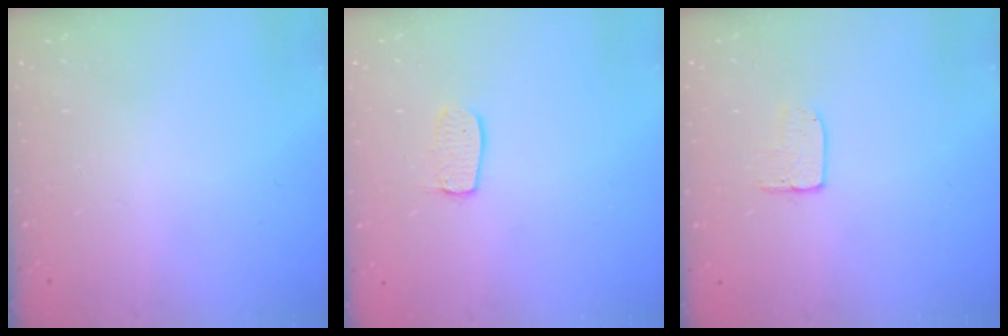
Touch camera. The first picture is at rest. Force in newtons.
{"total": 7.1, "press": 7.1, "slide": 0.3}
{"total": 6.1, "press": 6.1, "slide": 0.4}